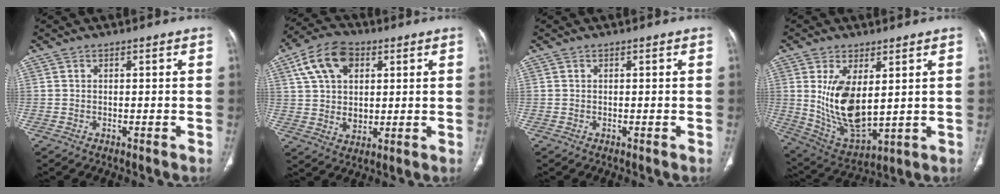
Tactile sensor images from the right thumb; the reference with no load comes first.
{"total": 13.0, "force": [4.8, 8.6, 8.5], "torque": [-0.136, -0.004, 0.087]}
{"total": 0.0}
{"total": 13.6, "force": [2.5, 6.8, 11.5], "torque": [-0.205, -0.024, 0.070]}